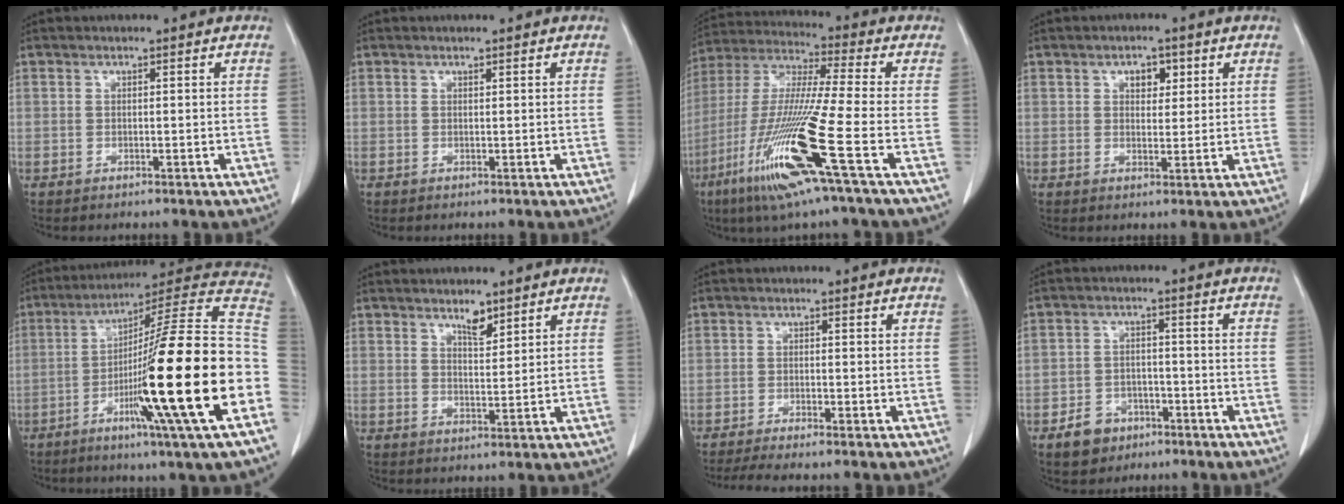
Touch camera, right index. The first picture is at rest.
{"total": 0.0}
{"total": 17.8, "force": [-7.6, -1.1, 16.0], "torque": [-0.346, -0.038, -0.153]}
{"total": 3.2, "force": [1.5, 1.9, 2.1], "torque": [-0.028, 0.004, 0.022]}
{"total": 27.0, "force": [-7.2, -1.1, 26.0], "torque": [-0.340, -0.019, -0.139]}
{"total": 3.1, "force": [2.4, 0.9, 1.6], "torque": [-0.032, -0.005, 0.043]}
{"total": 5.1, "force": [-4.4, -0.4, 2.6], "torque": [-0.036, -0.012, -0.072]}
{"total": 5.3, "force": [-3.2, 3.9, 1.6], "torque": [-0.029, 0.008, -0.047]}